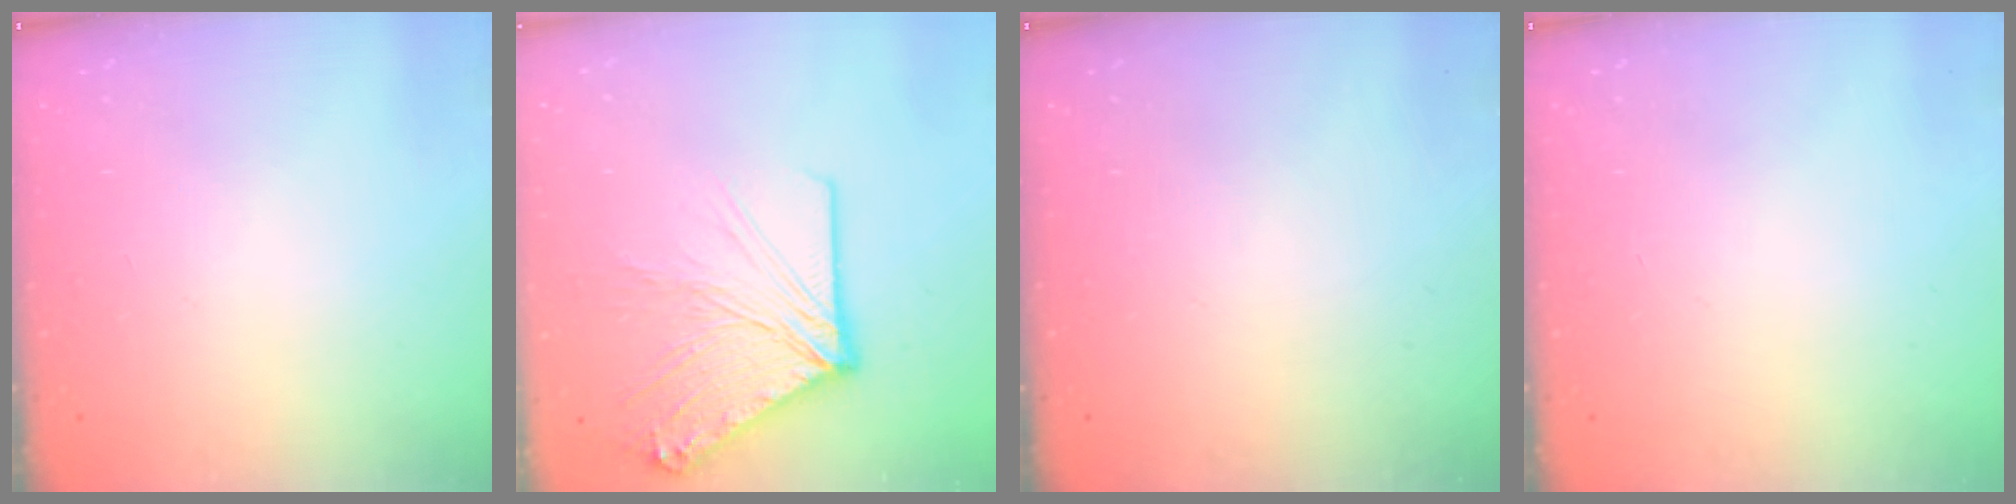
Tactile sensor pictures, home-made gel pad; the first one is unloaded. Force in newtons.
{"total": 16.4, "press": 16.2, "slide": 2.3}
{"total": 0.0}
{"total": 0.0}